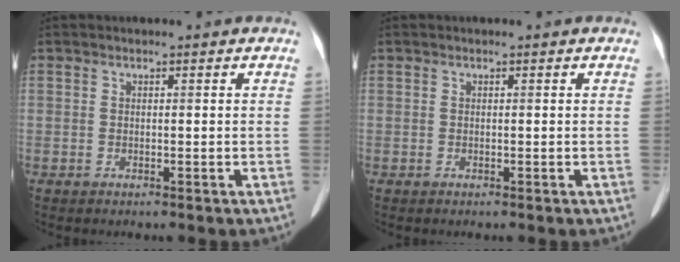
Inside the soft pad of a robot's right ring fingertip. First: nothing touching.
{"total": 0.0}